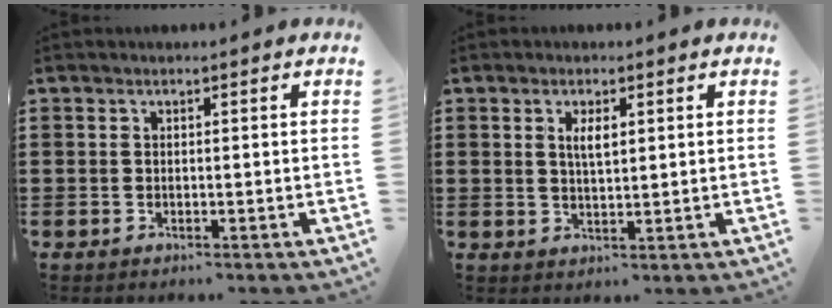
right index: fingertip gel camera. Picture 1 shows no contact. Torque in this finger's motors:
{"motor_torque": [0.10, 0.08, 0.08, 0.04]}